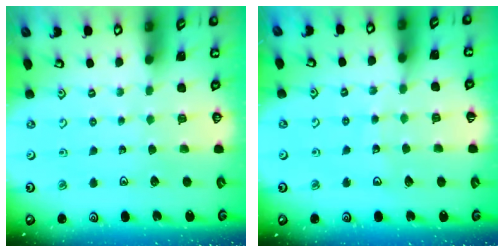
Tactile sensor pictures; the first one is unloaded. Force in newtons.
{"total": 6.2, "press": 6.2, "slide": 0.8}